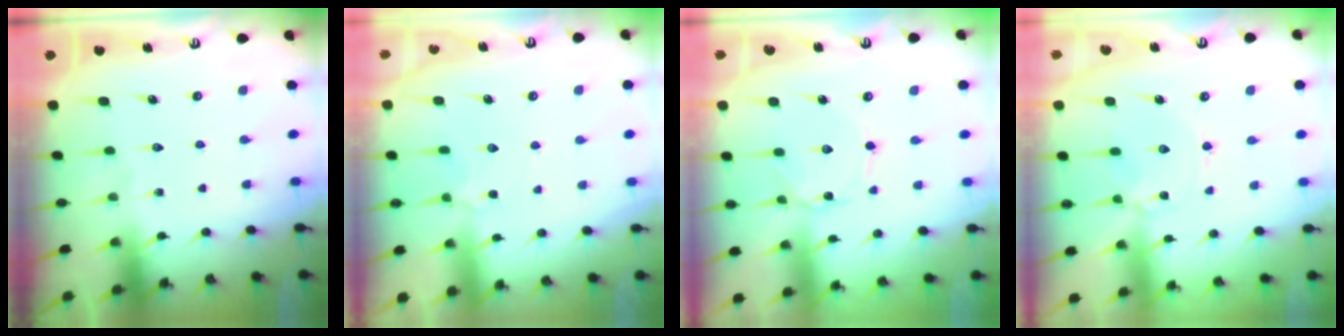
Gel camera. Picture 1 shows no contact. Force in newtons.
{"total": 2.8, "press": 2.7, "slide": 0.6}
{"total": 1.0, "press": 1.0, "slide": 0.1}
{"total": 3.0, "press": 2.9, "slide": 0.5}